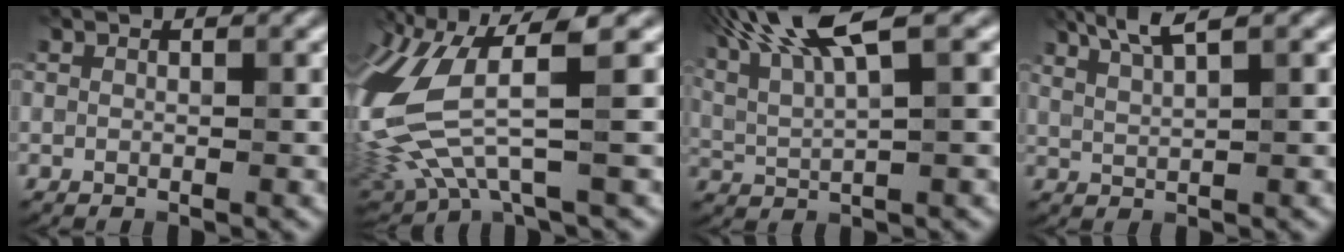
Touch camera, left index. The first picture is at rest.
{"total": 9.7, "force": [0.3, 3.3, 9.1], "torque": [-0.225, -0.015, 0.003]}
{"total": 9.4, "force": [5.2, 2.4, 7.4], "torque": [-0.132, 0.021, 0.087]}
{"total": 3.8, "force": [2.6, 0.6, 2.7], "torque": [-0.045, 0.010, 0.051]}